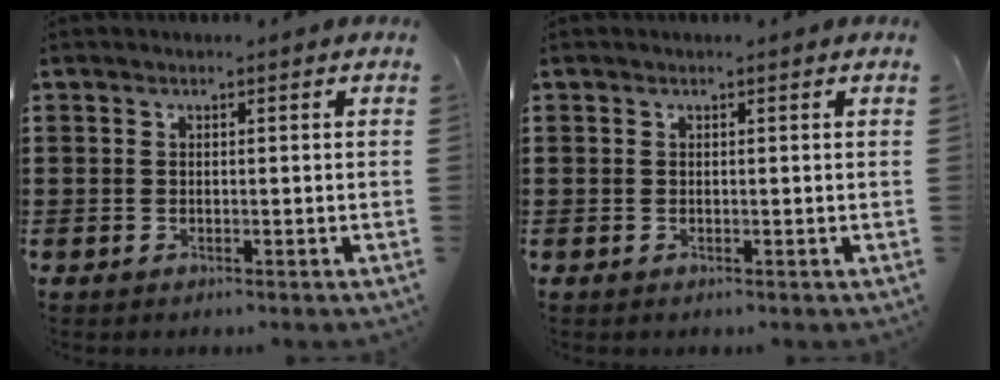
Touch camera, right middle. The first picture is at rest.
{"total": 0.0}